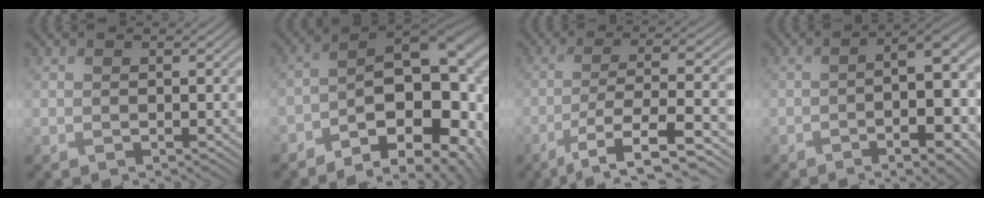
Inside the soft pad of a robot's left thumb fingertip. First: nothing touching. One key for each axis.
{"total": 14.5, "fx": -5.1, "fy": 7.3, "fz": 11.5, "tx": -0.147, "ty": -0.005, "tz": -0.087}
{"total": 9.5, "fx": -4.9, "fy": 2.2, "fz": 7.8, "tx": -0.137, "ty": -0.008, "tz": -0.081}
{"total": 10.7, "fx": -3.3, "fy": 3.6, "fz": 9.5, "tx": -0.136, "ty": -0.010, "tz": -0.042}